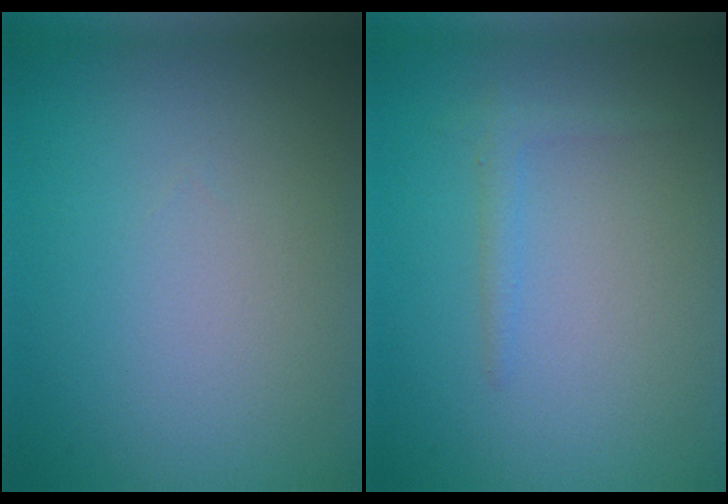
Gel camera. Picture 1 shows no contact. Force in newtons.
{"total": 1.1, "press": 1.1, "slide": 0.1}